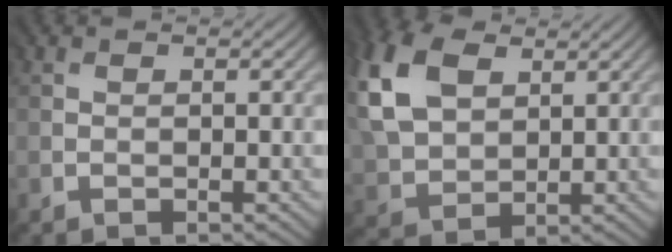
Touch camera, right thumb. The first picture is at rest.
{"total": 11.6, "force": [4.6, 7.7, 7.4], "torque": [-0.222, 0.022, 0.096]}